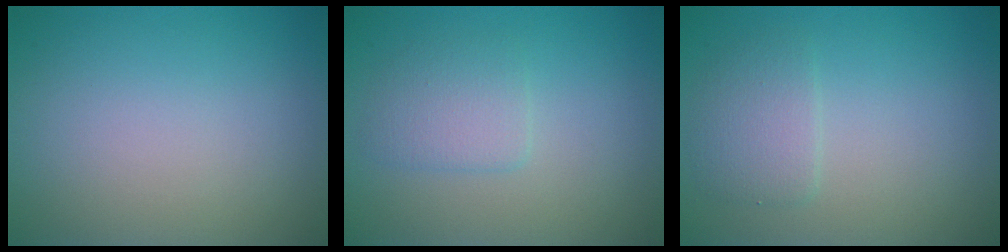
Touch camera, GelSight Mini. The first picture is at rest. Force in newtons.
{"total": 2.1, "press": 2.1, "slide": 0.0}
{"total": 2.3, "press": 2.3, "slide": 0.3}